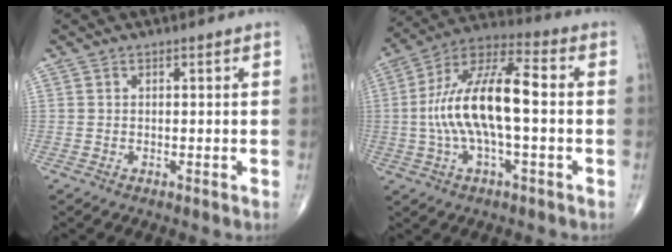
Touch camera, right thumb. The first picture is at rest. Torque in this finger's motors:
{"motor_torque": [0.73, 0.67, 2.04, -0.08, 0.21]}